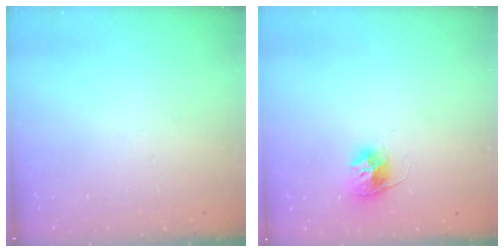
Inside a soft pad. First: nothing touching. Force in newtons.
{"total": 10.3, "press": 10.3, "slide": 0.6}